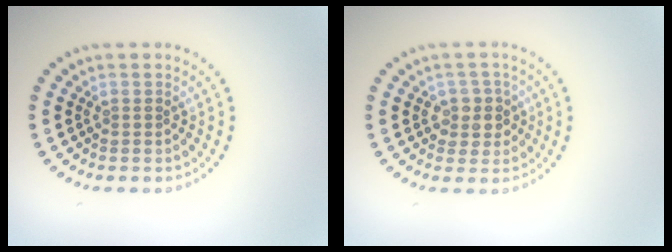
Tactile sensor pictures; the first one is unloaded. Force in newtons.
{"total": 2.3, "press": 2.1, "slide": 0.8}